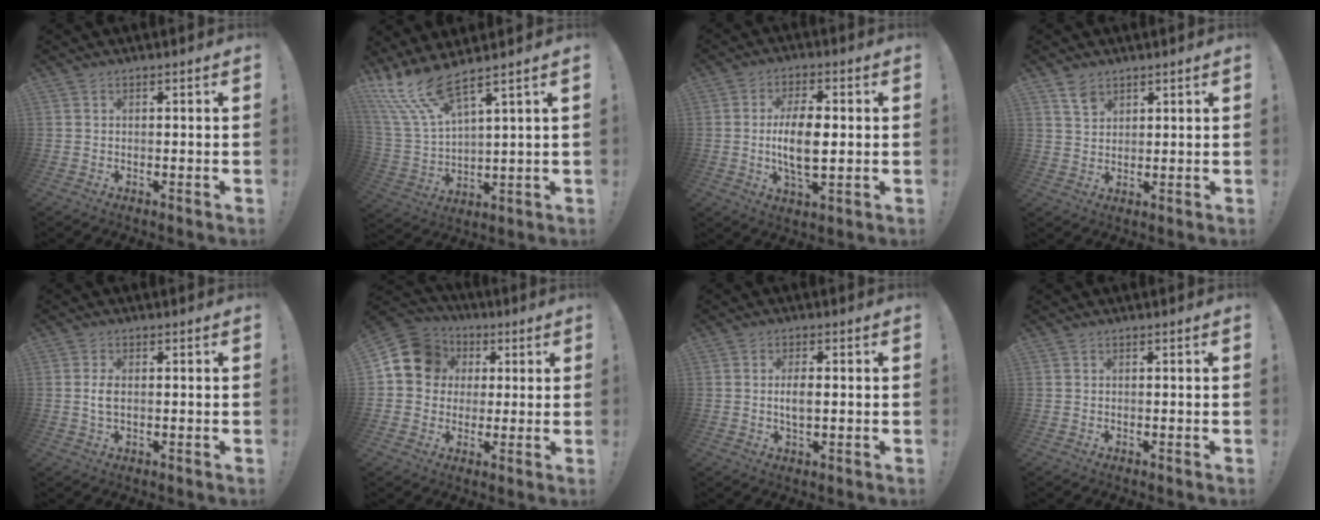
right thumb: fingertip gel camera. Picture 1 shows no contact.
{"total": 11.3, "force": [8.8, 2.3, 6.7], "torque": [-0.143, -0.059, 0.156]}
{"total": 11.4, "force": [0.0, 5.0, 10.2], "torque": [-0.189, -0.008, -0.008]}
{"total": 4.7, "force": [3.3, 2.7, 1.9], "torque": [-0.028, -0.016, 0.061]}
{"total": 3.1, "force": [-0.1, 1.6, 2.7], "torque": [-0.049, -0.001, -0.005]}
{"total": 12.3, "force": [3.2, 10.8, 4.9], "torque": [-0.071, -0.006, 0.064]}
{"total": 3.7, "force": [-0.2, 1.4, 3.4], "torque": [-0.055, -0.003, -0.009]}
{"total": 0.0}